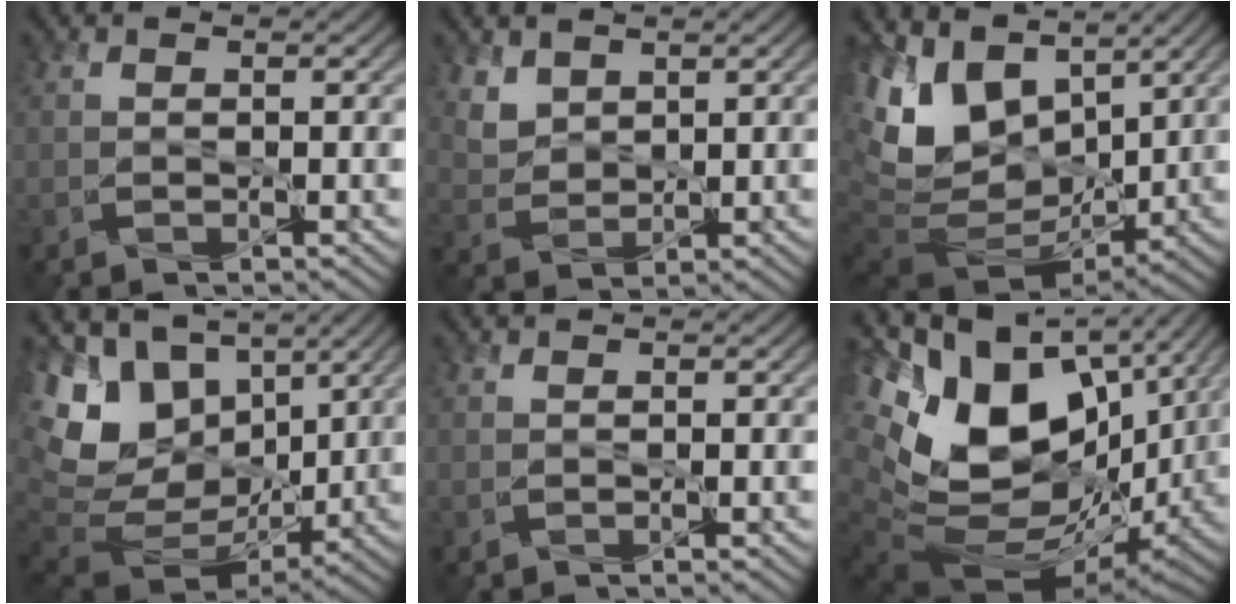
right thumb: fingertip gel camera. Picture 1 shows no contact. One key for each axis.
{"total": 3.5, "fx": 2.6, "fy": 2.1, "fz": 1.1, "tx": -0.034, "ty": -0.006, "tz": 0.057}
{"total": 15.0, "fx": 4.6, "fy": 10.0, "fz": 10.2, "tx": -0.237, "ty": -0.006, "tz": 0.114}
{"total": 16.6, "fx": 5.1, "fy": 12.0, "fz": 10.2, "tx": -0.247, "ty": 0.007, "tz": 0.120}
{"total": 0.0}
{"total": 19.8, "fx": 4.6, "fy": 12.5, "fz": 14.6, "tx": -0.296, "ty": -0.026, "tz": 0.118}